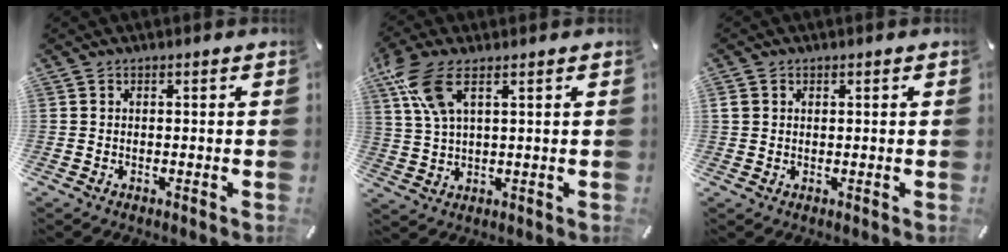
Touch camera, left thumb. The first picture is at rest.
{"total": 9.3, "force": [4.5, 3.7, 7.2], "torque": [-0.159, -0.003, 0.085]}
{"total": 1.7, "force": [0.5, 1.5, 0.5], "torque": [-0.011, 0.006, 0.007]}